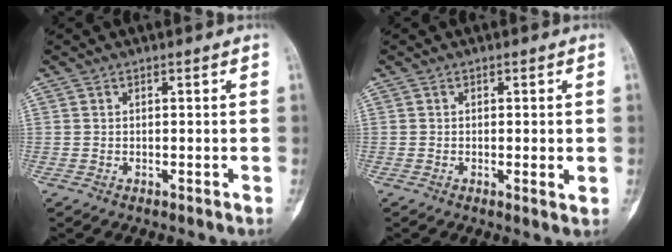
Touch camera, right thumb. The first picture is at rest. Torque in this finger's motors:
{"motor_torque": [-0.67, -0.05, -0.17, 0.06, -0.10]}